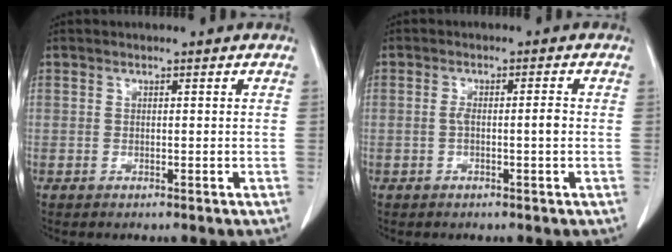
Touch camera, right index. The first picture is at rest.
{"total": 2.5, "force": [-0.4, 0.3, 2.4], "torque": [-0.043, 0.005, -0.004]}